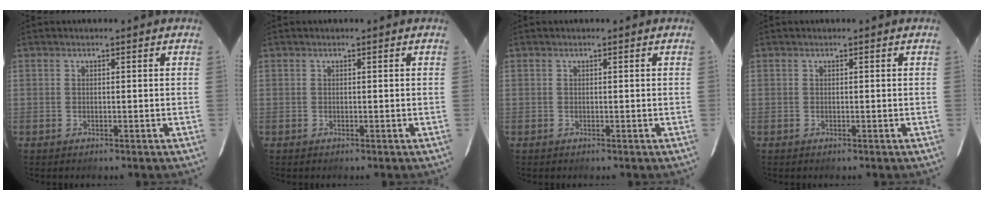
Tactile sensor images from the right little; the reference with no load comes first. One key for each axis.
{"total": 0.0}
{"total": 0.0}
{"total": 0.0}